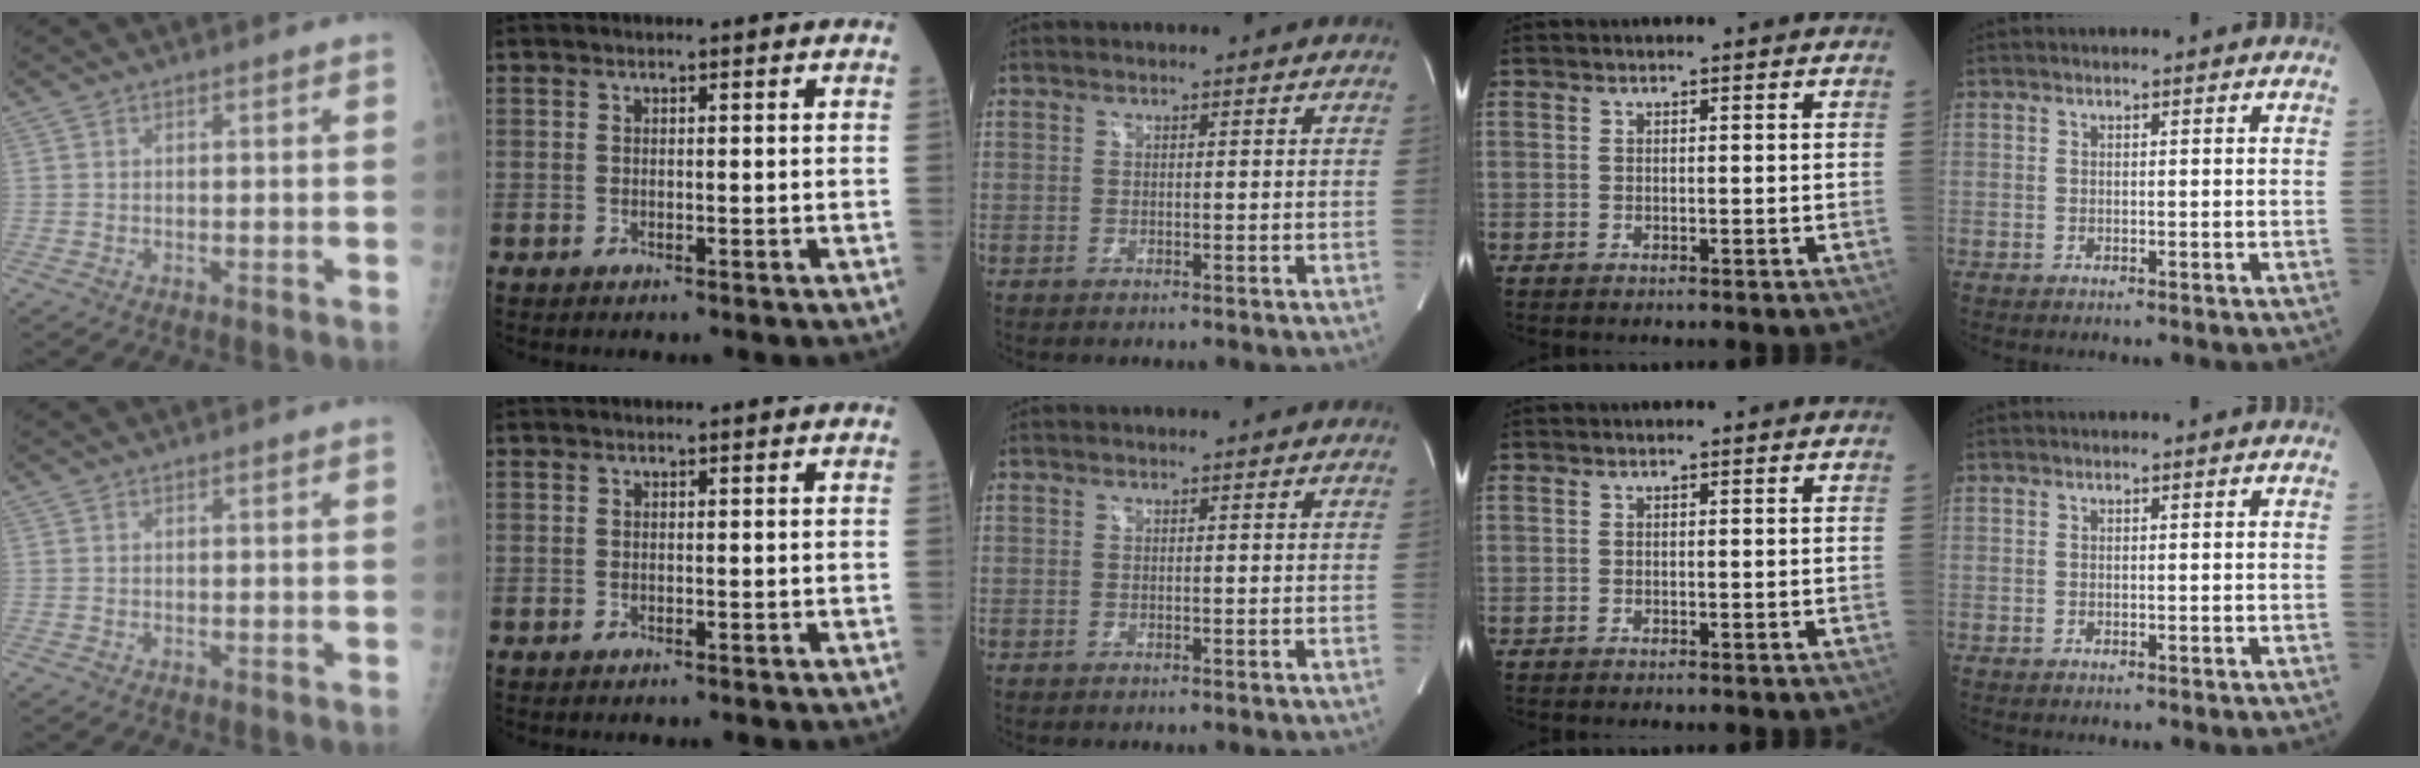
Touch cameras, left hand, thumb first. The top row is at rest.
{}